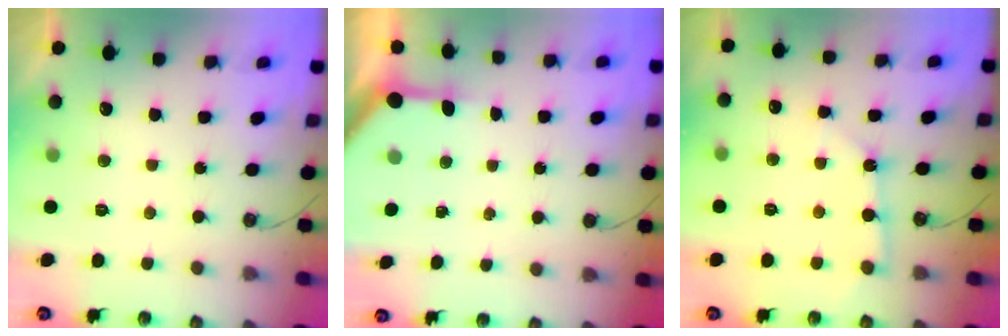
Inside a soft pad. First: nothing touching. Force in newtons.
{"total": 4.8, "press": 4.8, "slide": 0.5}
{"total": 3.0, "press": 3.0, "slide": 0.2}